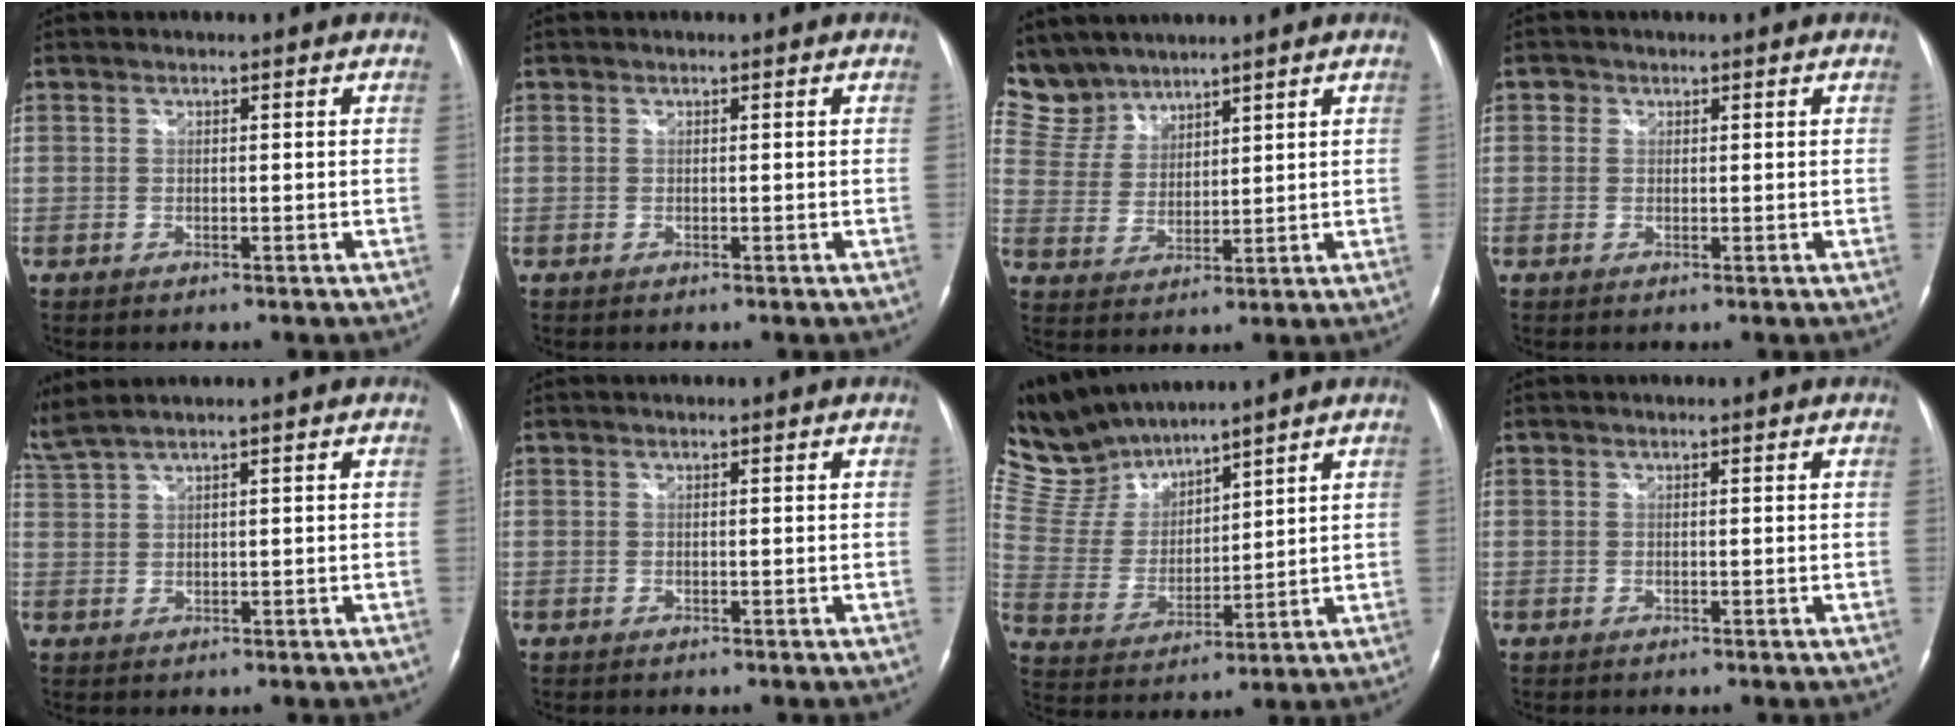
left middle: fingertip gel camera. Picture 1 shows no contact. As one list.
[{"total": 0.0}, {"total": 7.9, "force": [7.2, 3.1, -0.1], "torque": [-0.007, 0.013, 0.160]}, {"total": 1.2, "force": [0.4, 1.1, 0.2], "torque": [0.006, 0.005, 0.002]}, {"total": 4.2, "force": [3.4, -0.7, 2.3], "torque": [-0.068, 0.027, 0.079]}, {"total": 0.0}, {"total": 9.7, "force": [9.5, 1.7, 1.1], "torque": [-0.047, 0.012, 0.212]}, {"total": 0.0}]